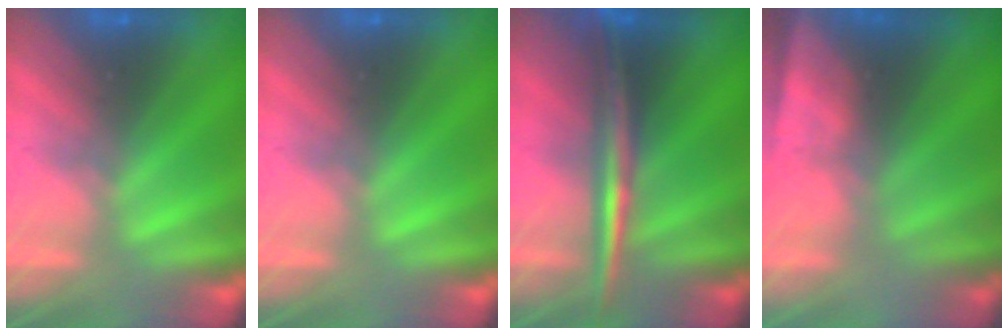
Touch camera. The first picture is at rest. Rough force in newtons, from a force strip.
{"total": 0.0}
{"total": 2.9}
{"total": 8.4}